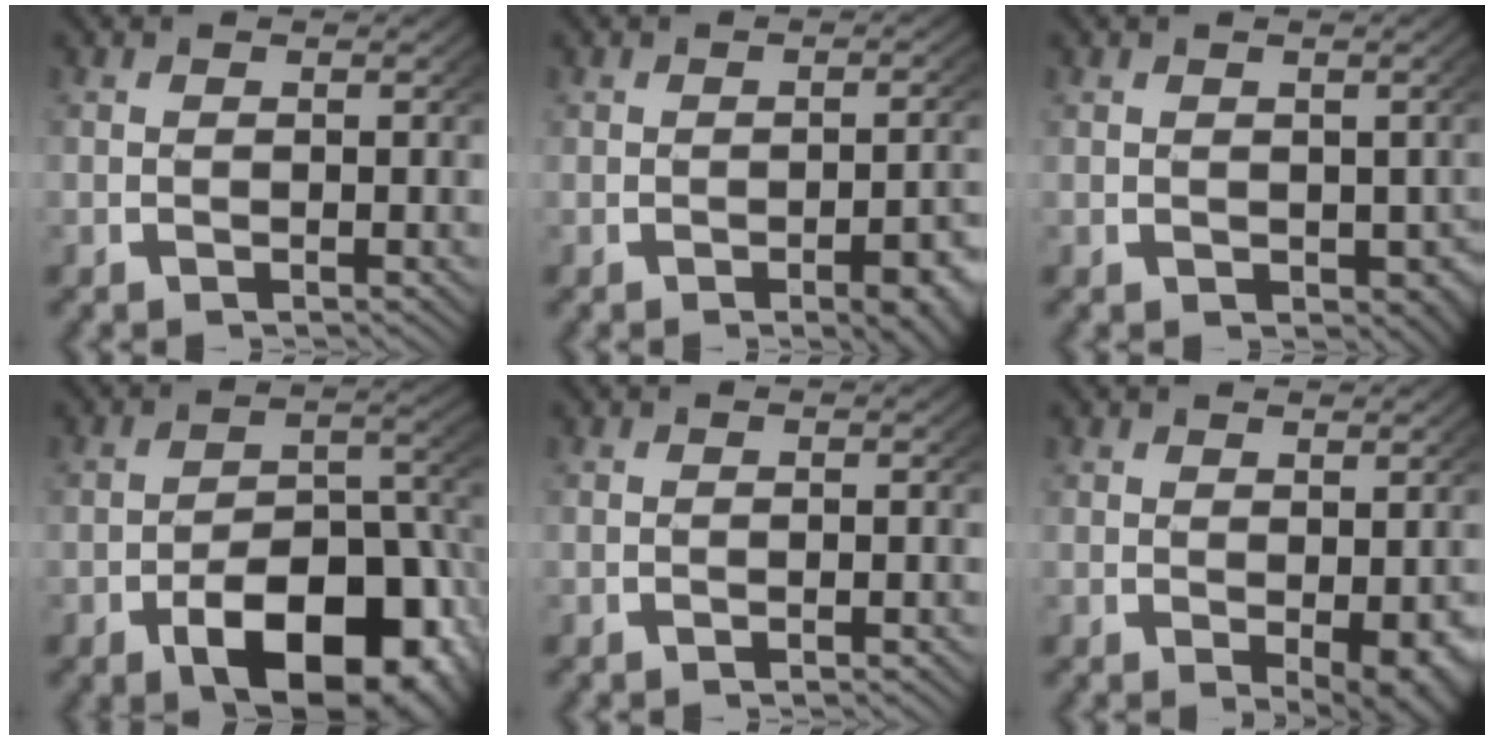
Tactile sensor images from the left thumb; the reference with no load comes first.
{"total": 2.9, "force": [-1.1, 1.3, 2.4], "torque": [-0.030, -0.001, -0.015]}
{"total": 2.2, "force": [0.0, 1.9, 1.1], "torque": [-0.010, -0.013, 0.016]}
{"total": 11.8, "force": [-4.1, 6.7, 8.8], "torque": [-0.133, -0.044, -0.040]}
{"total": 0.5, "force": [-0.4, -0.1, 0.3], "torque": [-0.004, 0.005, -0.010]}
{"total": 3.2, "force": [-0.1, 1.7, 2.7], "torque": [-0.035, -0.022, 0.016]}